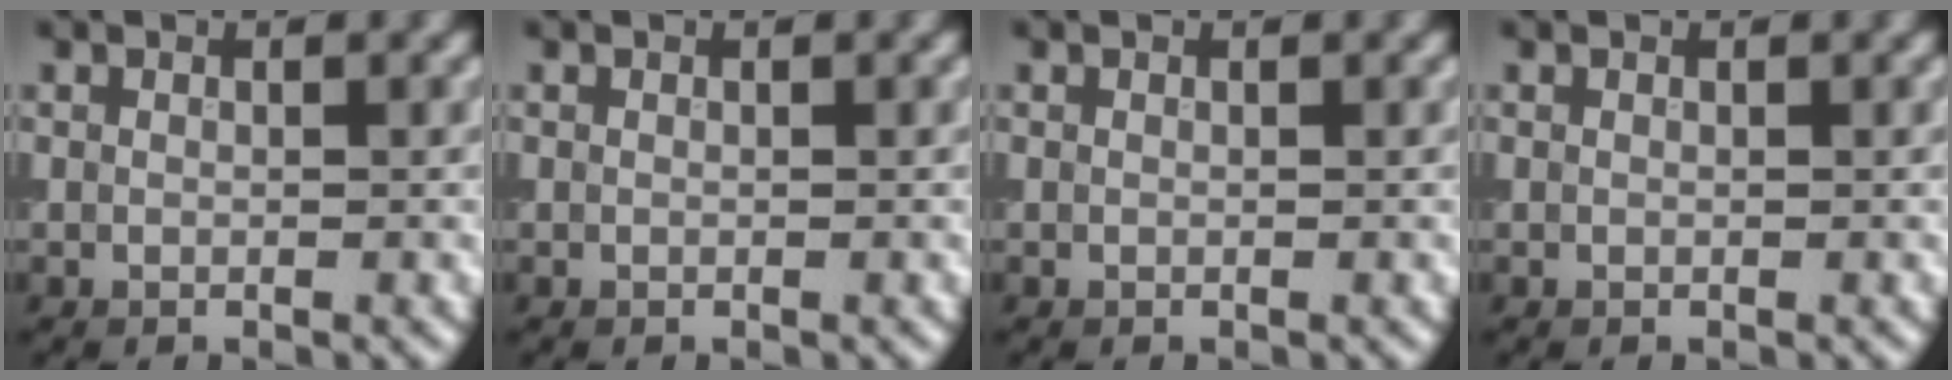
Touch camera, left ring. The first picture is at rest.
{"total": 0.0}
{"total": 0.0}
{"total": 0.0}